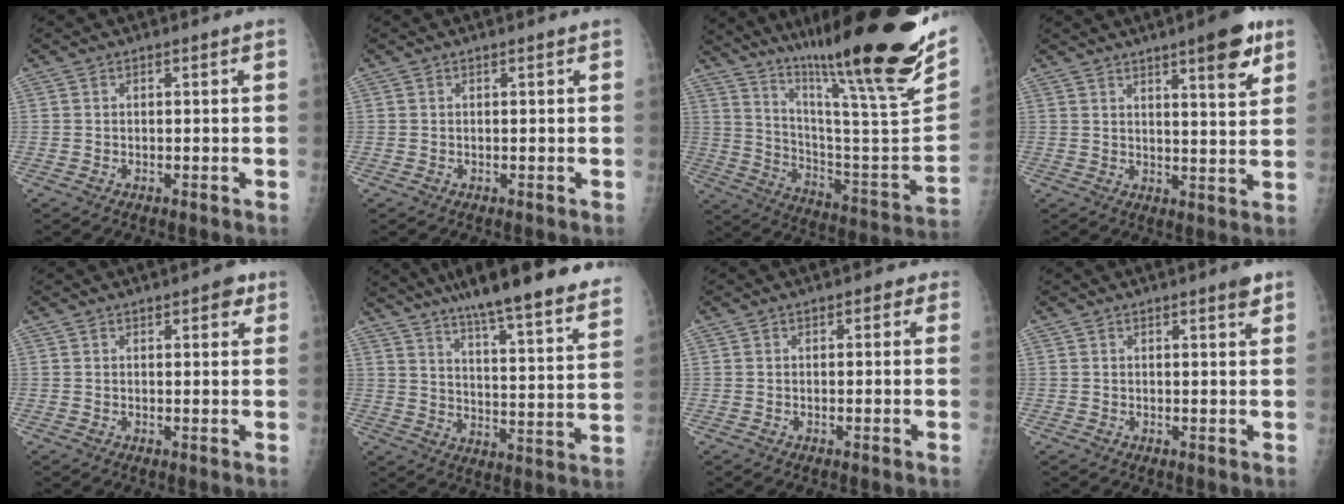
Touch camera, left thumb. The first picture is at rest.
{"total": 0.0}
{"total": 33.7, "force": [24.1, 4.0, 23.2], "torque": [-0.332, -0.119, 0.365]}
{"total": 9.3, "force": [5.5, 1.8, 7.3], "torque": [-0.087, -0.029, 0.073]}
{"total": 3.0, "force": [1.7, 1.3, 2.1], "torque": [-0.012, -0.004, 0.018]}
{"total": 28.3, "force": [22.7, 4.0, 16.4], "torque": [-0.218, -0.092, 0.302]}
{"total": 1.4, "force": [0.6, 1.1, 0.8], "torque": [0.008, 0.003, -0.001]}
{"total": 1.9, "force": [1.3, 0.2, 1.4], "torque": [-0.018, -0.008, 0.017]}